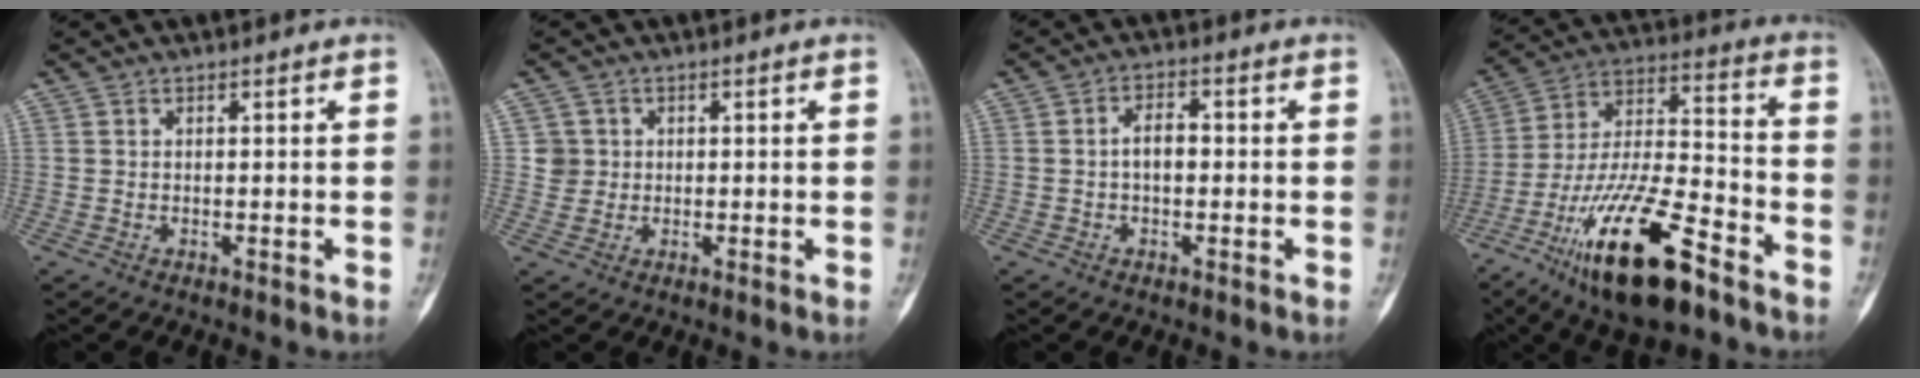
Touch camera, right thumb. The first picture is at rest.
{"total": 3.0, "force": [0.7, 2.9, 0.0], "torque": [0.025, 0.002, 0.009]}
{"total": 4.0, "force": [-0.1, 2.3, 3.2], "torque": [-0.049, 0.014, -0.006]}
{"total": 21.9, "force": [-12.8, 6.9, 16.4], "torque": [-0.315, 0.063, -0.229]}